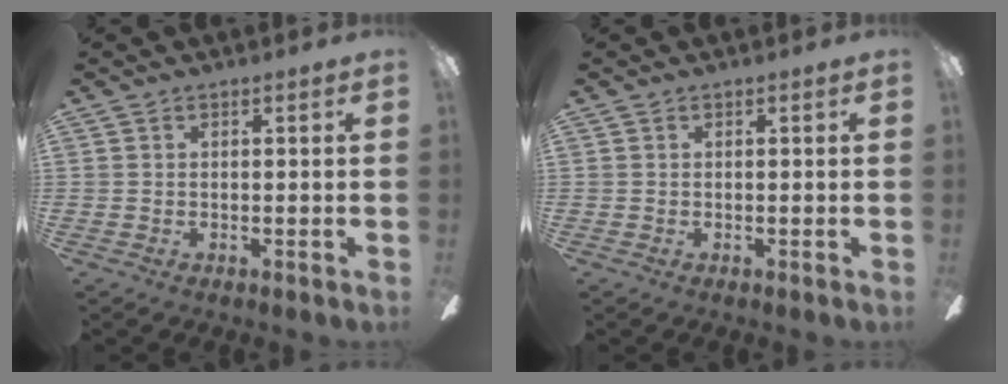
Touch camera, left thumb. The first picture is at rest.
{"total": 0.0}